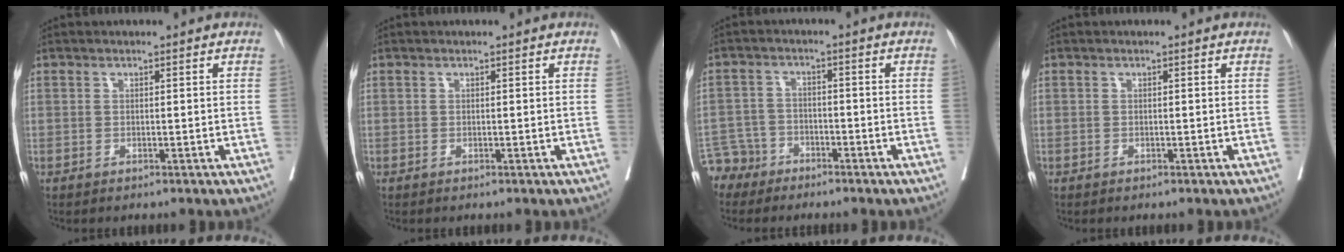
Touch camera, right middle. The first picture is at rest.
{"total": 0.0}
{"total": 4.7, "force": [-3.7, 2.8, -0.8], "torque": [0.018, 0.004, -0.075]}
{"total": 0.6, "force": [-0.1, 0.5, -0.1], "torque": [0.009, 0.006, -0.005]}